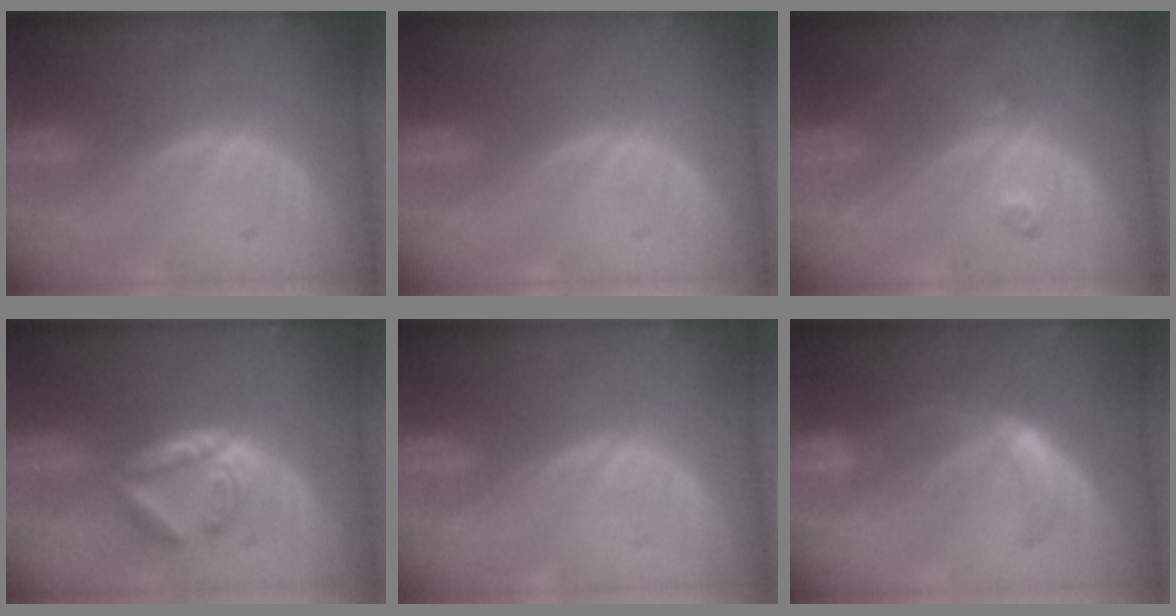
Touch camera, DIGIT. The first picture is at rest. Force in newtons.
{"total": 0.0}
{"total": 2.5, "press": 2.1, "slide": 1.3}
{"total": 5.2, "press": 5.0, "slide": 1.5}
{"total": 0.0}
{"total": 5.7, "press": 5.1, "slide": 2.7}